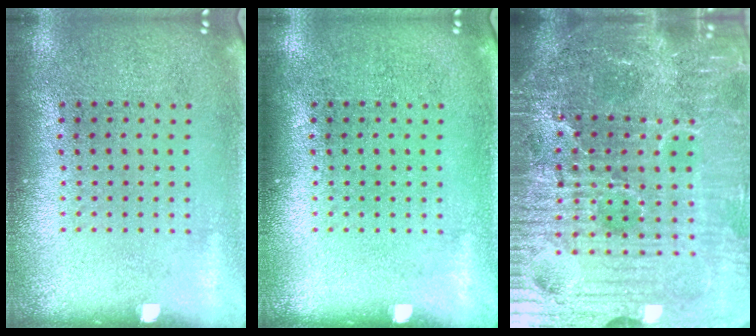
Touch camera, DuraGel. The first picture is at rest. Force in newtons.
{"total": 0.0}
{"total": 7.2, "press": 6.5, "slide": 3.2}